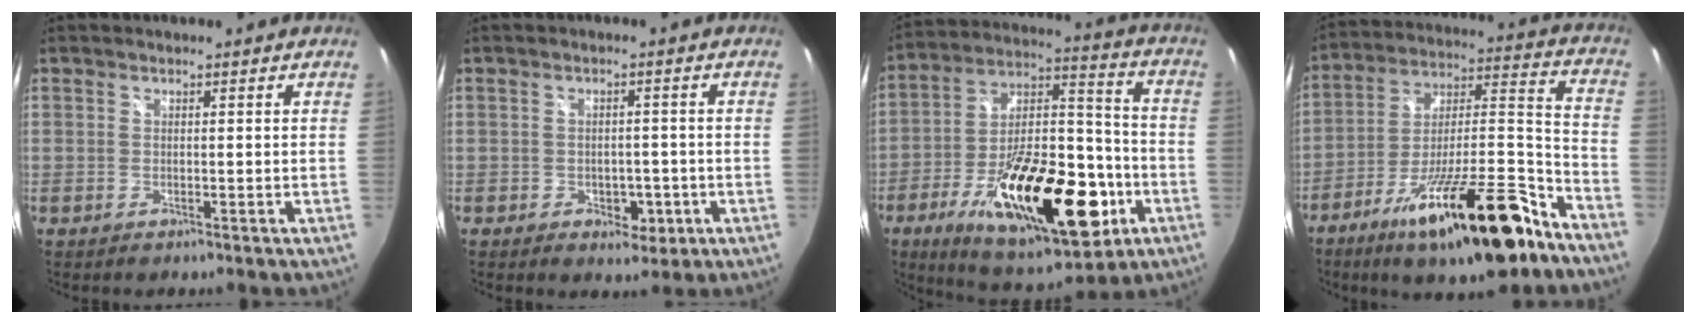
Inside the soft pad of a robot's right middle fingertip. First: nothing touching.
{"total": 4.5, "force": [-1.6, 3.2, 2.7], "torque": [-0.043, 0.001, -0.013]}
{"total": 28.1, "force": [-11.3, 11.9, 22.9], "torque": [-0.388, -0.002, -0.164]}
{"total": 24.2, "force": [-15.9, 5.7, 17.3], "torque": [-0.274, -0.005, -0.251]}